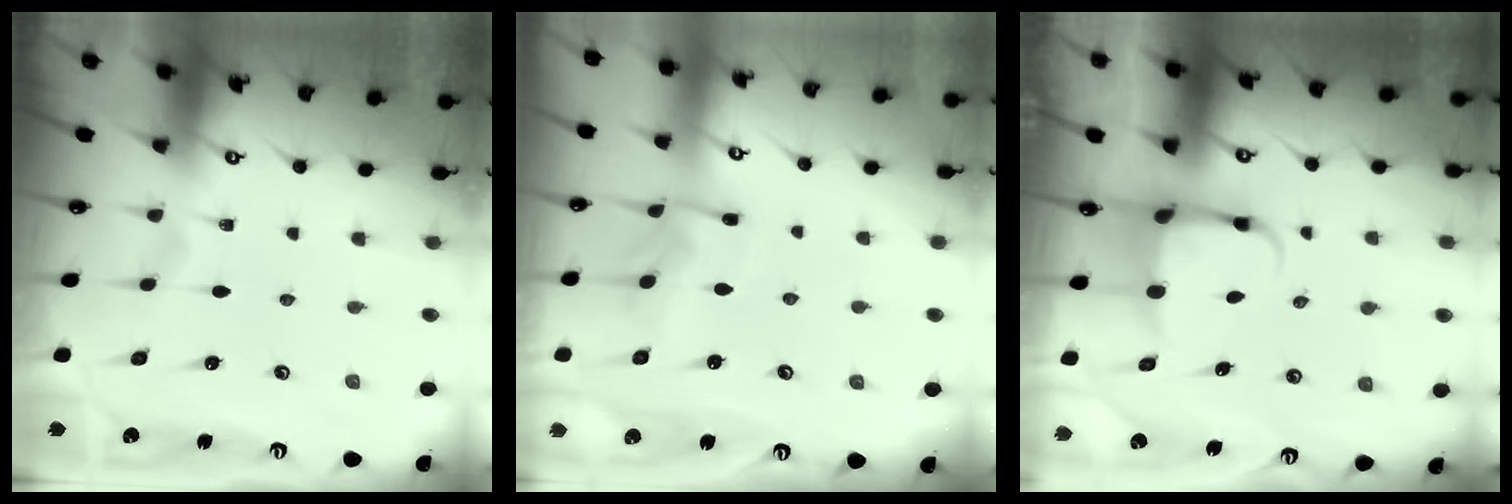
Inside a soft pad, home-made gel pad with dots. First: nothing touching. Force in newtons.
{"total": 6.8, "press": 6.8, "slide": 0.6}
{"total": 3.9, "press": 3.8, "slide": 0.7}